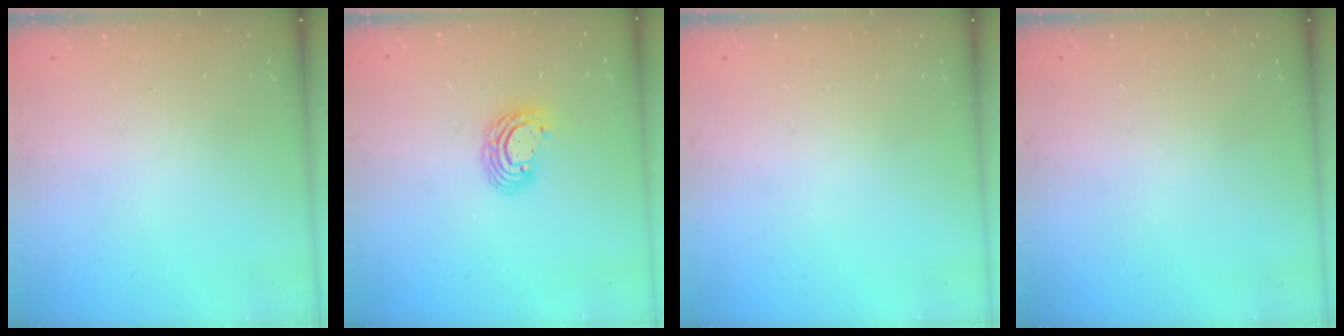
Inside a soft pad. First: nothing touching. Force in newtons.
{"total": 7.3, "press": 7.1, "slide": 1.3}
{"total": 0.0}
{"total": 0.0}